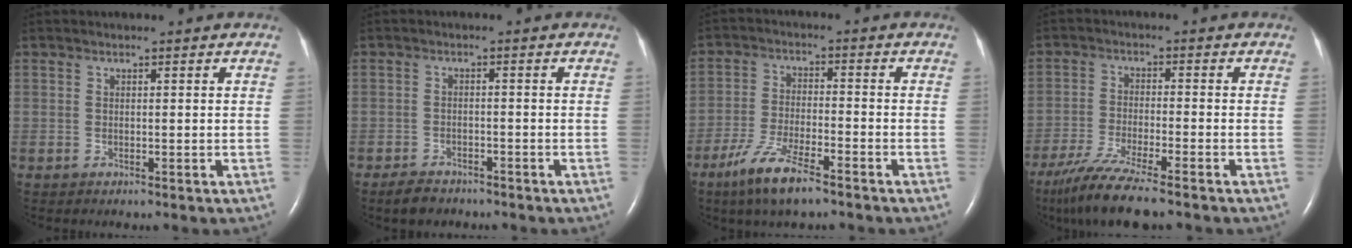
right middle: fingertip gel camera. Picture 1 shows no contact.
{"total": 3.4, "force": [-2.8, 1.4, 1.1], "torque": [-0.027, -0.002, -0.046]}
{"total": 8.6, "force": [-5.9, 1.3, 6.2], "torque": [-0.133, -0.017, -0.108]}
{"total": 9.9, "force": [-7.9, -0.2, 5.9], "torque": [-0.109, -0.032, -0.137]}